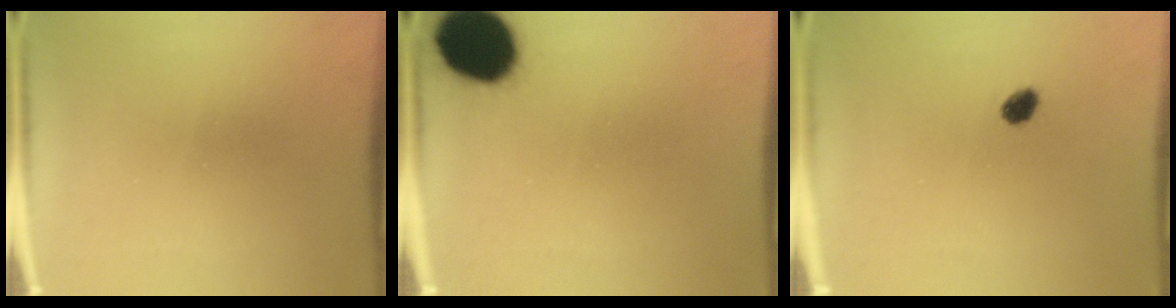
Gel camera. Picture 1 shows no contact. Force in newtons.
{"total": 16.8}
{"total": 2.2}